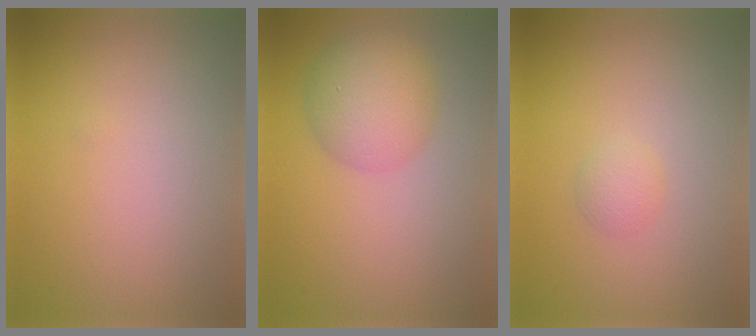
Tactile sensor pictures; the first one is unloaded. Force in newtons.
{"total": 4.7, "press": 4.7, "slide": 0.2}
{"total": 1.2, "press": 1.2, "slide": 0.0}